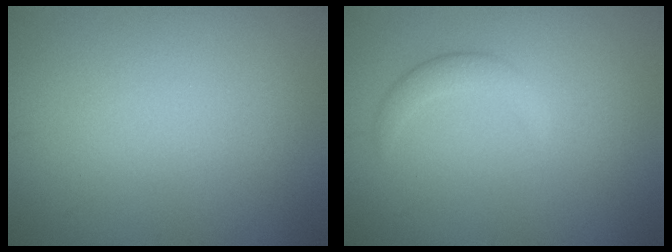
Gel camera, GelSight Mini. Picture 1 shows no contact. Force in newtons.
{"total": 1.7, "press": 1.7, "slide": 0.1}